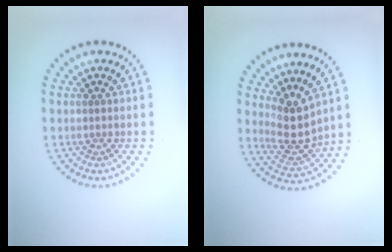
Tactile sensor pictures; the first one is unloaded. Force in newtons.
{"total": 3.5, "press": 3.0, "slide": 1.9}